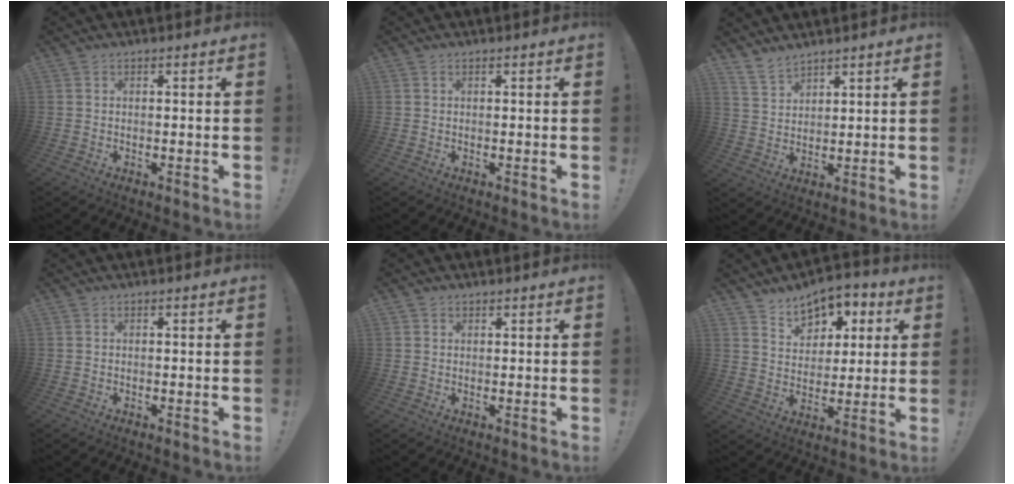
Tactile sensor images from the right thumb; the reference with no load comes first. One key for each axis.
{"total": 0.0}
{"total": 5.9, "fx": 5.2, "fy": 2.4, "fz": 1.4, "tx": -0.035, "ty": -0.031, "tz": 0.104}
{"total": 0.0}
{"total": 1.0, "fx": 0.9, "fy": 0.6, "fz": 0.1, "tx": 0.001, "ty": -0.002, "tz": 0.016}
{"total": 9.0, "fx": 5.9, "fy": 6.2, "fz": 2.8, "tx": -0.043, "ty": -0.041, "tz": 0.114}